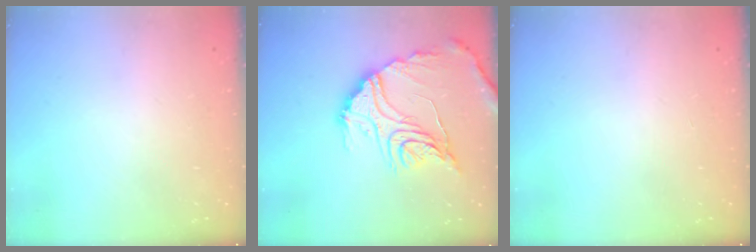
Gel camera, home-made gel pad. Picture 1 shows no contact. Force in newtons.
{"total": 19.7, "press": 19.7, "slide": 1.6}
{"total": 0.0}